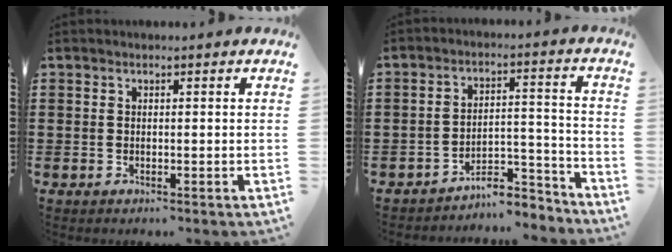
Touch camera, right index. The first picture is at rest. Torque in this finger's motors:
{"motor_torque": [0.61, 1.54, -0.67, -0.21]}